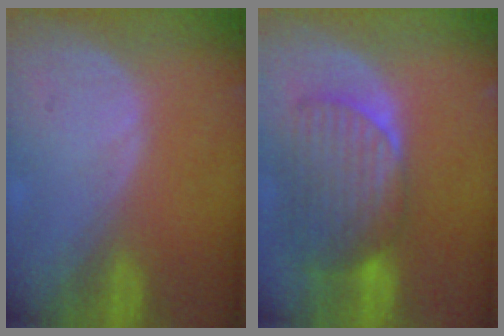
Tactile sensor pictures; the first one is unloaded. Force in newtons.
{"total": 9.4, "press": 8.3, "slide": 4.4}